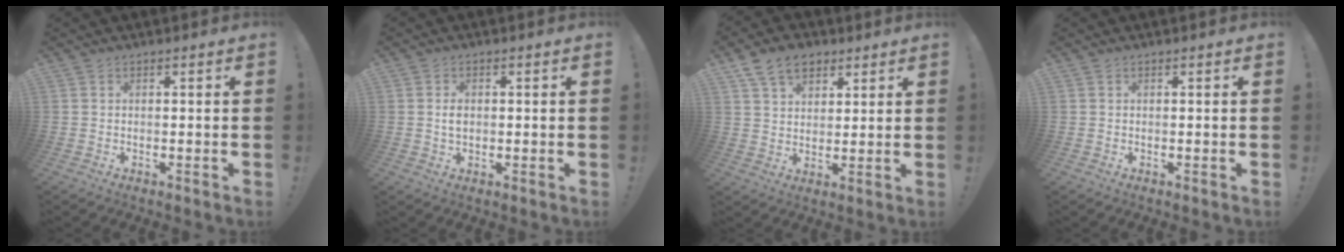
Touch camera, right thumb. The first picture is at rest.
{"total": 2.6, "force": [0.3, 1.8, 1.8], "torque": [-0.022, 0.000, 0.002]}
{"total": 9.8, "force": [5.8, 6.5, 4.6], "torque": [-0.077, -0.019, 0.113]}
{"total": 0.0}